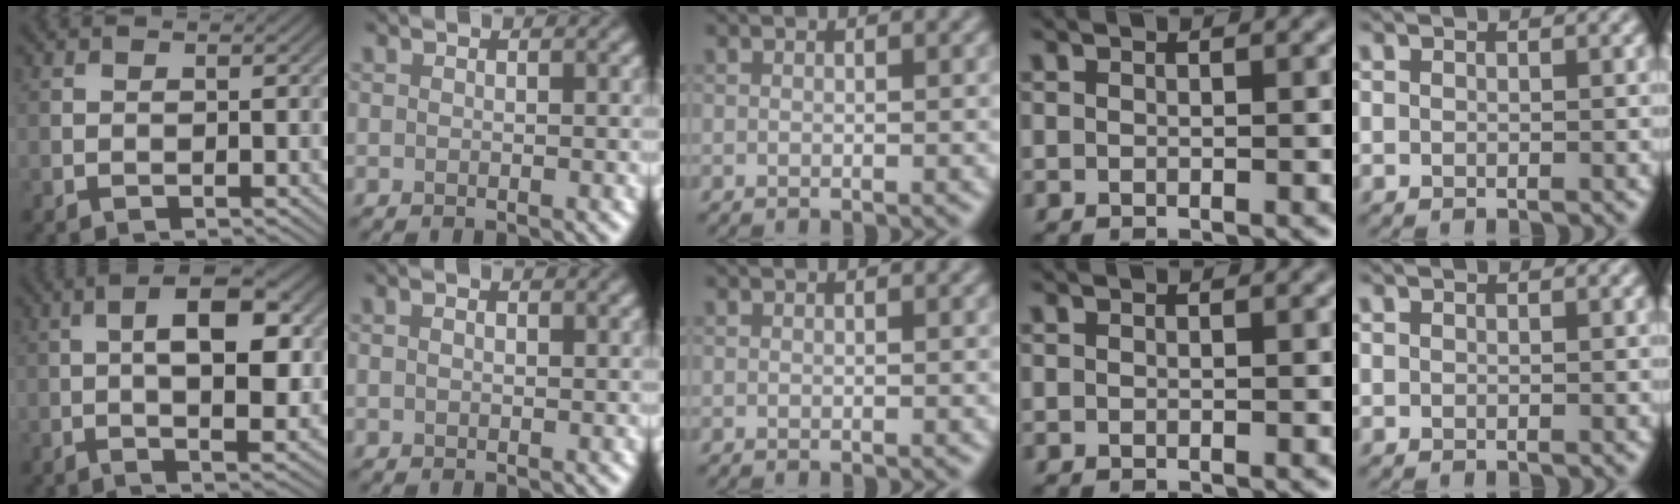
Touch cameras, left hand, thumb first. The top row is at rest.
{"thumb": {"total": 9.4, "force": [0.5, 3.3, 8.8], "torque": [-0.142, 0.008, 0.005]}, "index": {"total": 1.1, "force": [0.3, 0.6, 0.9], "torque": [-0.012, 0.000, 0.005]}}